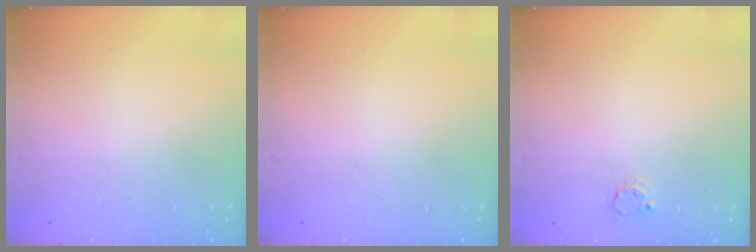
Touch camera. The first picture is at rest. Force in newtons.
{"total": 0.0}
{"total": 2.7, "press": 2.7, "slide": 0.2}